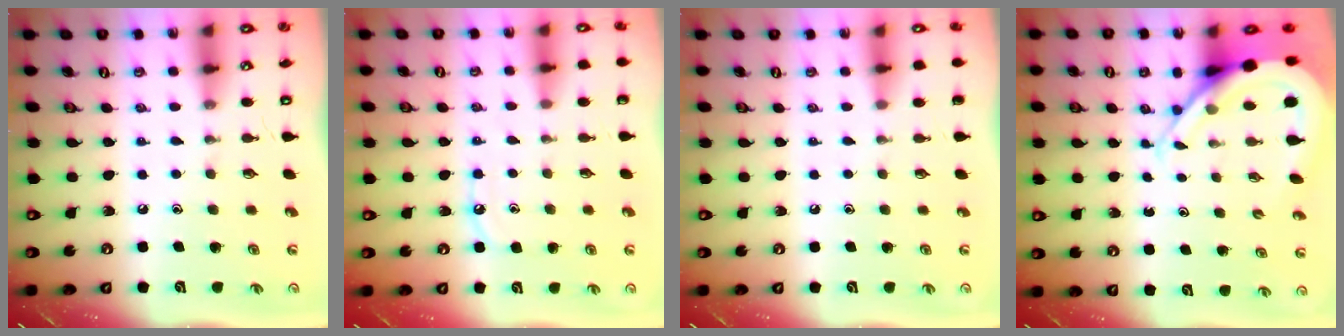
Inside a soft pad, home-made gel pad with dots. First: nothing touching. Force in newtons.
{"total": 5.8, "press": 5.8, "slide": 0.6}
{"total": 0.0}
{"total": 9.5, "press": 9.5, "slide": 0.8}